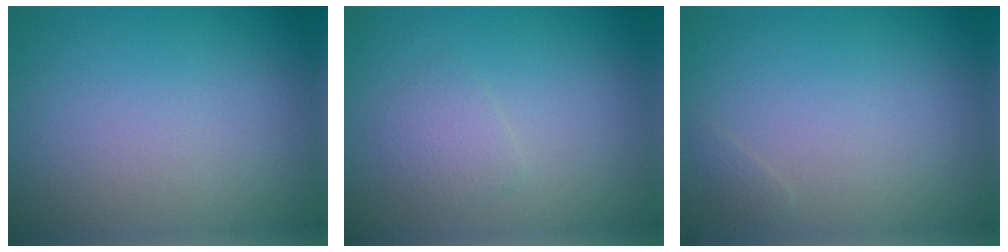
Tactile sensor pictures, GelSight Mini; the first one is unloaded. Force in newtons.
{"total": 1.4, "press": 1.4, "slide": 0.1}
{"total": 0.5, "press": 0.5, "slide": 0.0}